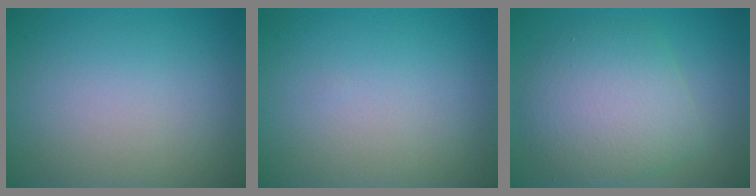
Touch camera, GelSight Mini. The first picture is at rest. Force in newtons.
{"total": 0.0}
{"total": 6.2, "press": 6.2, "slide": 0.2}